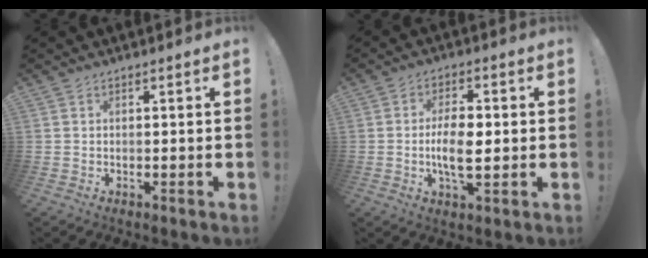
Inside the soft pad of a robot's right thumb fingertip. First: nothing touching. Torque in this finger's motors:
{"motor_torque": [0.68, 1.44, 0.86, -0.34, 0.01]}